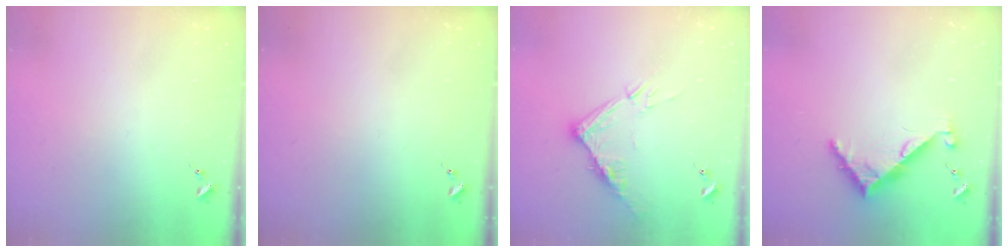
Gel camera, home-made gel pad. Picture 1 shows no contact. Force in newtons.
{"total": 0.0}
{"total": 12.1, "press": 12.1, "slide": 1.2}
{"total": 6.3, "press": 6.3, "slide": 0.5}